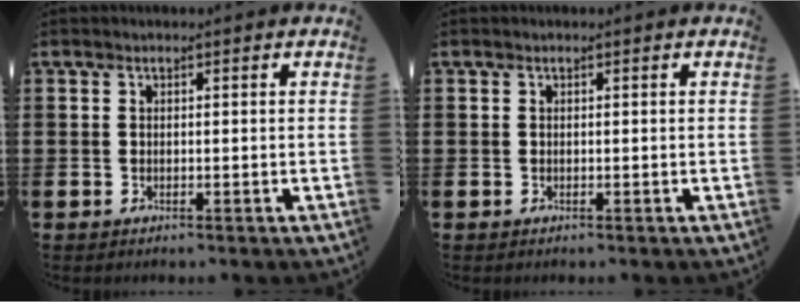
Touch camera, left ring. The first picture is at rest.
{"total": 0.0}